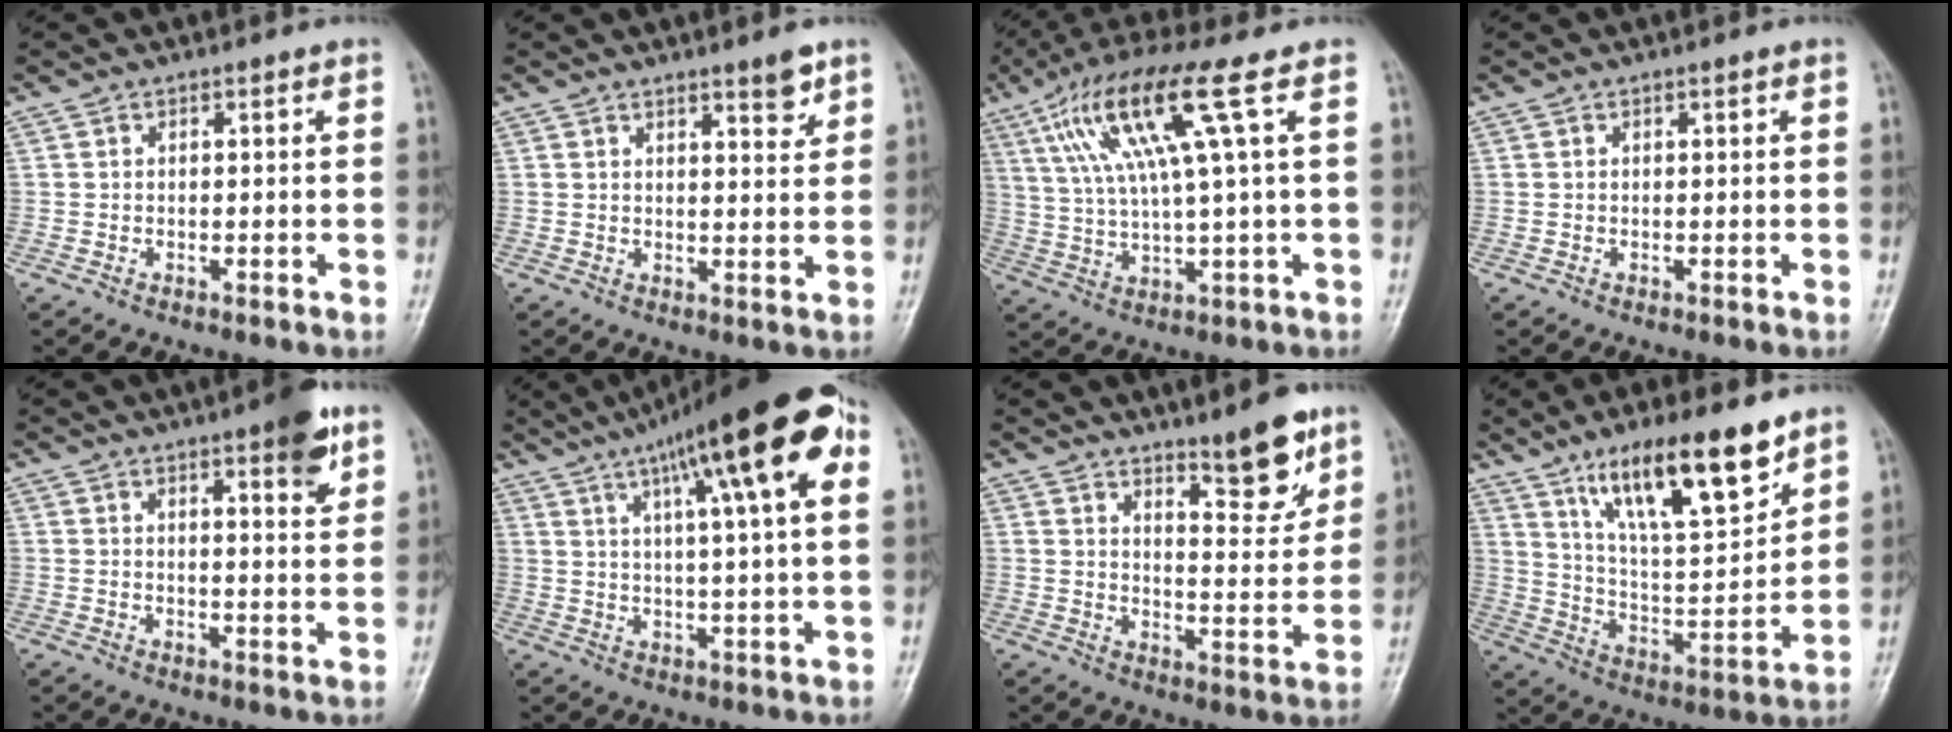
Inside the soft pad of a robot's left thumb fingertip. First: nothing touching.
{"total": 4.0, "force": [2.8, 0.9, 2.7], "torque": [-0.029, -0.022, 0.041]}
{"total": 14.3, "force": [5.4, 1.0, 13.2], "torque": [-0.279, 0.004, 0.103]}
{"total": 0.0}
{"total": 7.2, "force": [4.1, 1.7, 5.6], "torque": [-0.065, -0.020, 0.051]}
{"total": 20.3, "force": [8.8, 3.7, 17.9], "torque": [-0.265, 0.009, 0.128]}
{"total": 10.0, "force": [7.1, 2.6, 6.5], "torque": [-0.072, -0.059, 0.112]}
{"total": 18.1, "force": [11.7, 4.8, 12.9], "torque": [-0.189, -0.057, 0.215]}